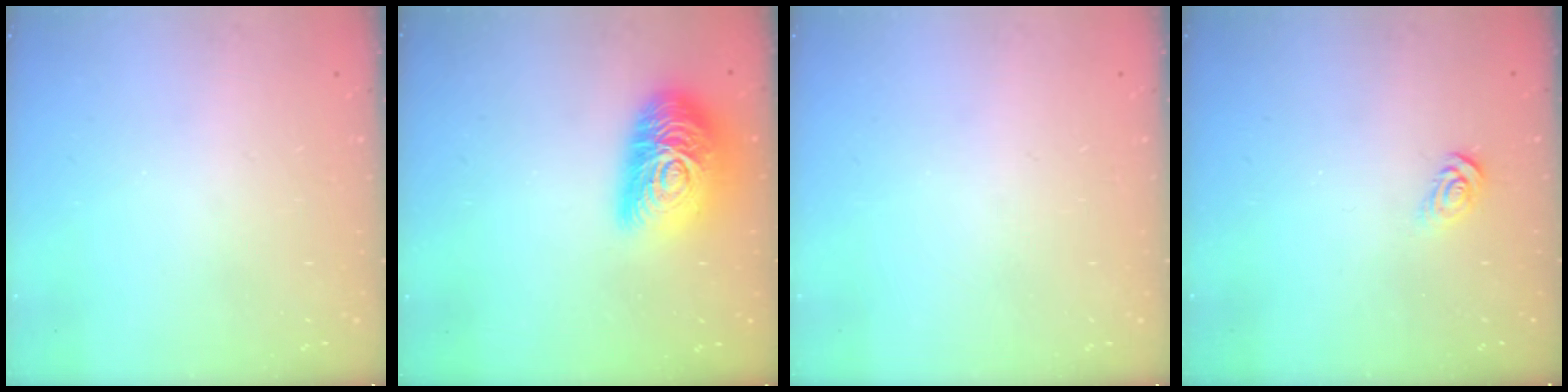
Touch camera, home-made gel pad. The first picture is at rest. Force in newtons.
{"total": 18.2, "press": 18.1, "slide": 1.1}
{"total": 0.0}
{"total": 3.7, "press": 3.7, "slide": 0.4}